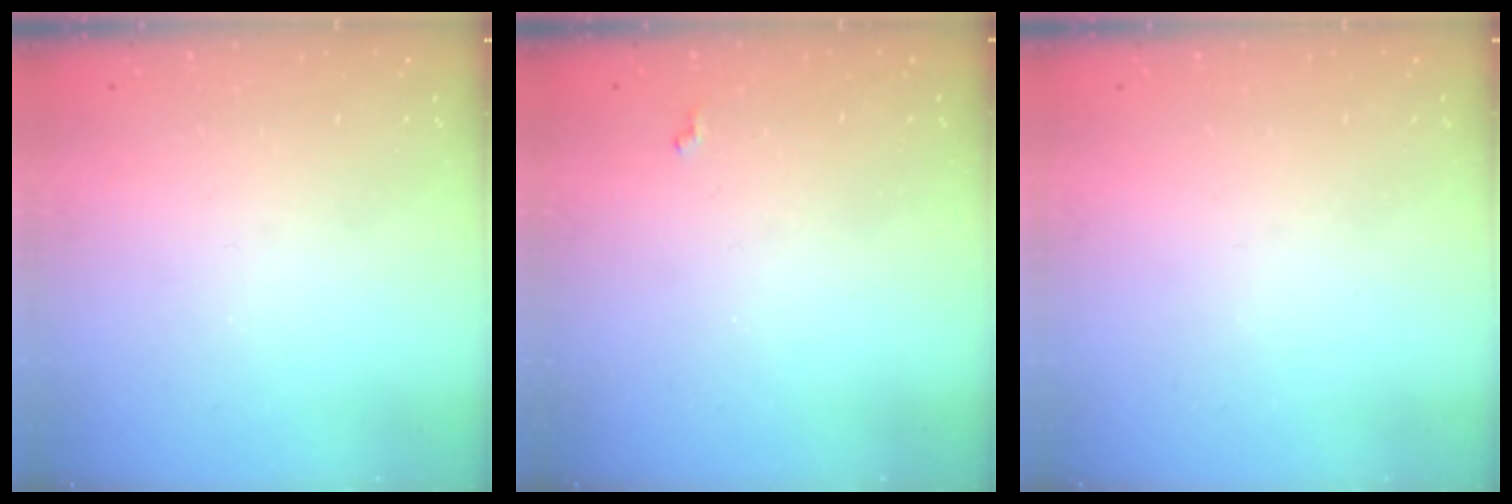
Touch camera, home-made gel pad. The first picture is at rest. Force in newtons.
{"total": 3.9, "press": 3.9, "slide": 0.6}
{"total": 0.0}